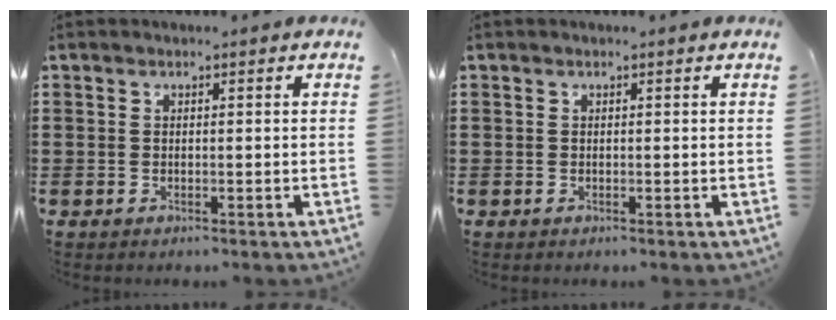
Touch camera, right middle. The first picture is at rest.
{"total": 0.0}